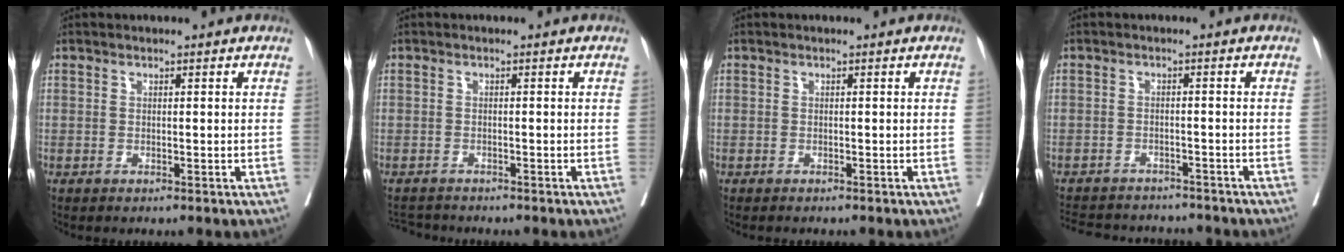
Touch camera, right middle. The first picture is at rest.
{"total": 3.1, "force": [-3.0, 0.5, 0.1], "torque": [0.001, -0.011, -0.052]}
{"total": 1.3, "force": [-1.2, 0.2, 0.4], "torque": [-0.007, -0.003, -0.018]}
{"total": 12.4, "force": [-11.4, 3.4, 3.3], "torque": [-0.071, 0.007, -0.153]}